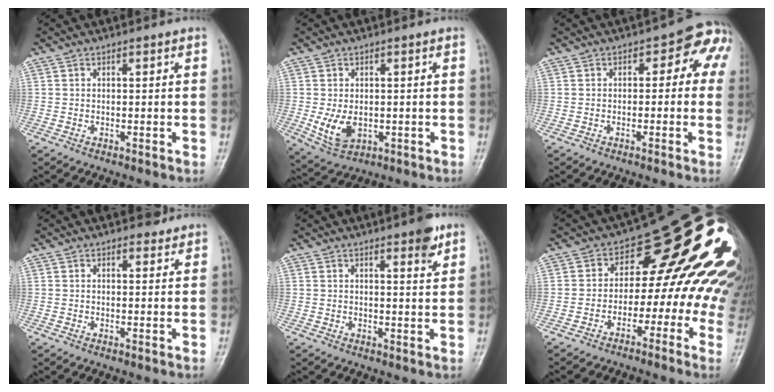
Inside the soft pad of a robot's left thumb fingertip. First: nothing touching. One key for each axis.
{"total": 6.6, "fx": -0.8, "fy": 4.5, "fz": 4.8, "tx": -0.078, "ty": -0.011, "tz": -0.002}
{"total": 6.7, "fx": 0.4, "fy": 4.4, "fz": 5.1, "tx": -0.012, "ty": 0.026, "tz": -0.009}
{"total": 1.9, "fx": 1.6, "fy": 0.9, "fz": 0.5, "tx": 0.004, "ty": -0.010, "tz": 0.019}
{"total": 4.3, "fx": 2.7, "fy": 1.0, "fz": 3.2, "tx": -0.037, "ty": -0.016, "tz": 0.034}
{"total": 20.0, "fx": -0.2, "fy": 12.0, "fz": 15.9, "tx": -0.164, "ty": 0.054, "tz": -0.007}